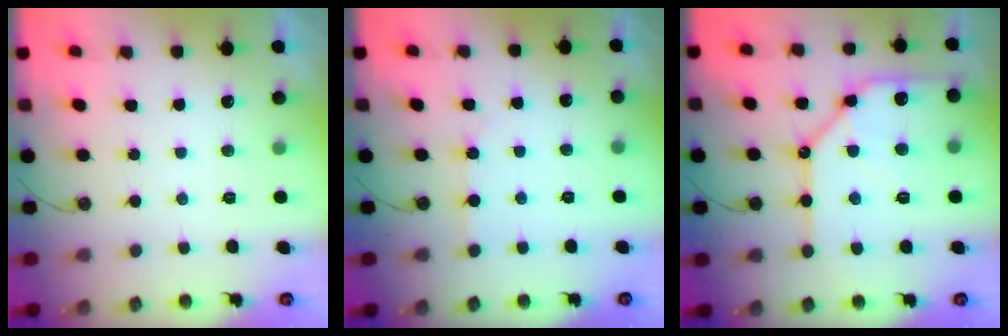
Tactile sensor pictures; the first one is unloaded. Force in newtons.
{"total": 2.2, "press": 2.2, "slide": 0.4}
{"total": 16.5, "press": 16.4, "slide": 2.1}